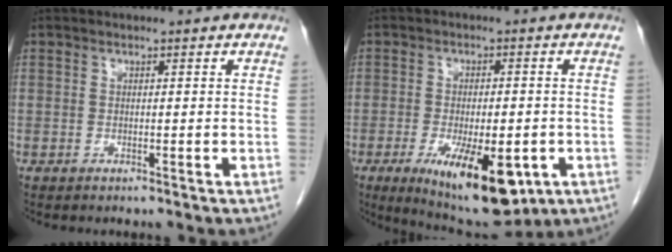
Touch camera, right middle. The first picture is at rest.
{"total": 14.5, "force": [-6.4, 5.4, 11.8], "torque": [-0.170, -0.019, -0.082]}